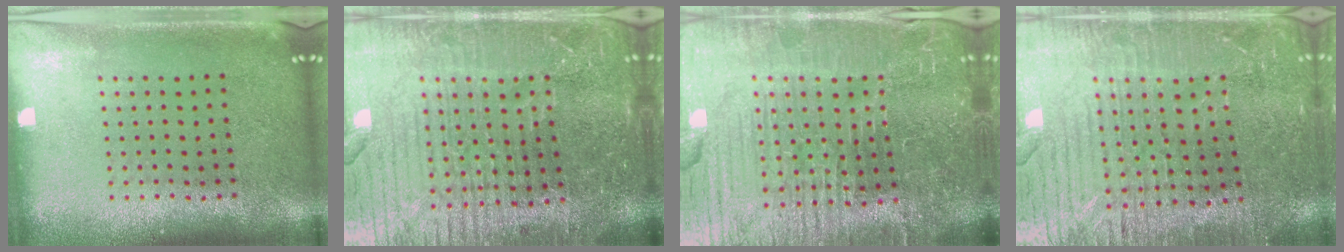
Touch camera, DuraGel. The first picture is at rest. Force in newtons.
{"total": 6.1, "press": 5.4, "slide": 2.8}
{"total": 7.0, "press": 6.3, "slide": 3.2}
{"total": 3.5, "press": 3.4, "slide": 0.7}